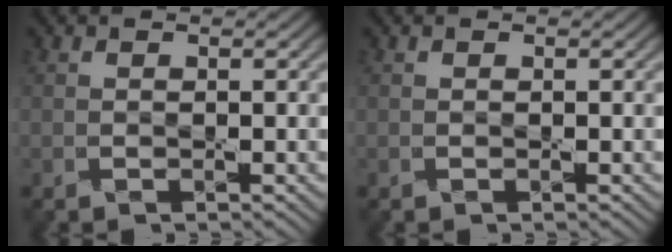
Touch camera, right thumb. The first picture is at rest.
{"total": 0.0}